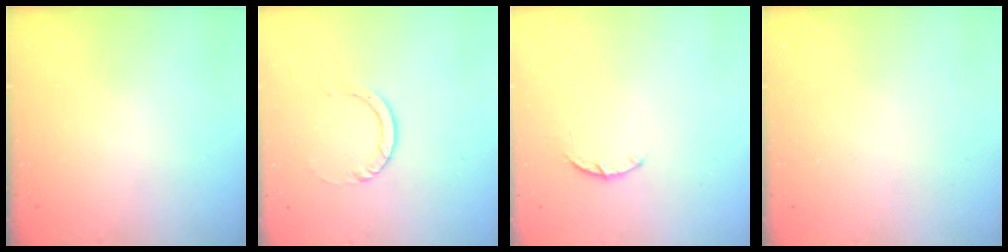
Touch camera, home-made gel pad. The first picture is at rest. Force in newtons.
{"total": 3.9, "press": 3.9, "slide": 0.4}
{"total": 3.0, "press": 2.9, "slide": 0.5}
{"total": 0.0}